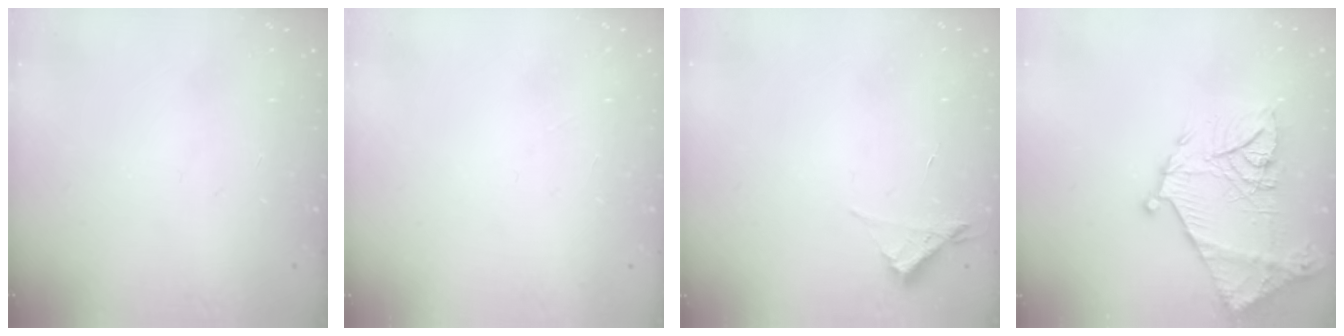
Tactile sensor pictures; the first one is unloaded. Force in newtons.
{"total": 4.9, "press": 4.8, "slide": 0.5}
{"total": 3.0, "press": 3.0, "slide": 0.3}
{"total": 18.6, "press": 18.5, "slide": 1.9}